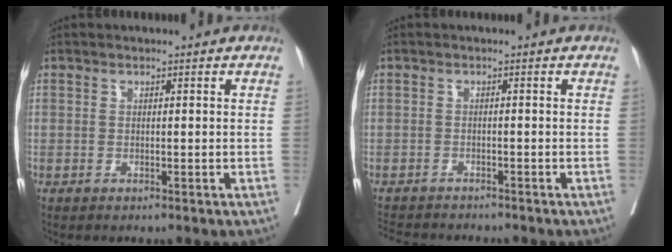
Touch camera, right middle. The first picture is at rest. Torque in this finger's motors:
{"motor_torque": [-0.19, -0.37, -0.26, -0.11]}